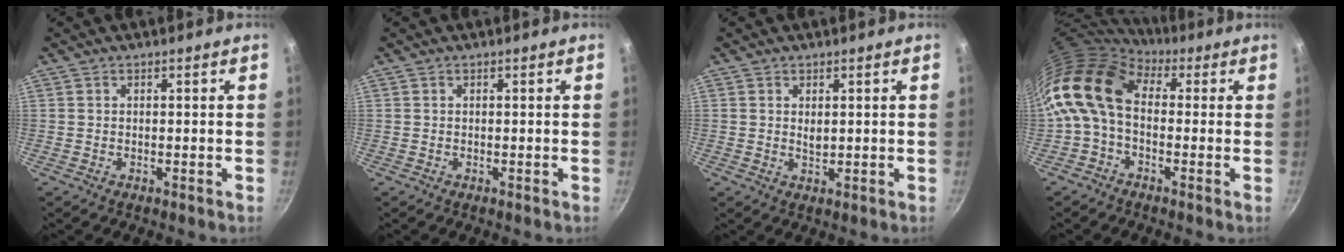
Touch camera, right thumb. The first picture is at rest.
{"total": 0.0}
{"total": 1.7, "force": [0.6, 1.0, 1.3], "torque": [-0.020, -0.005, 0.010]}
{"total": 13.6, "force": [0.6, 9.2, 9.9], "torque": [-0.187, 0.025, -0.012]}